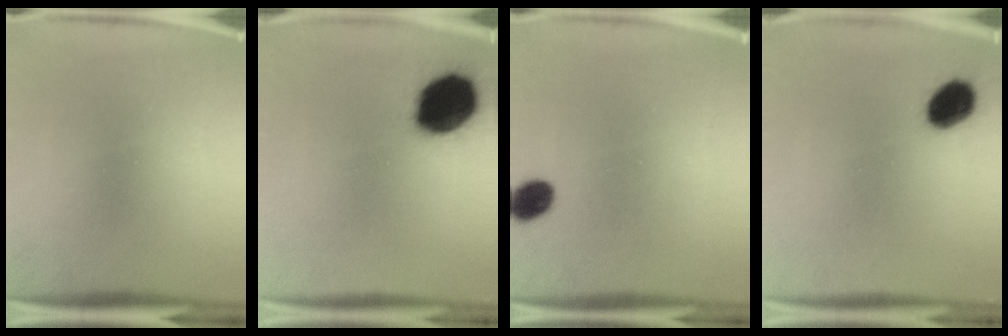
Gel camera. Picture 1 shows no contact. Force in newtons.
{"total": 19.2}
{"total": 5.7}
{"total": 8.6}